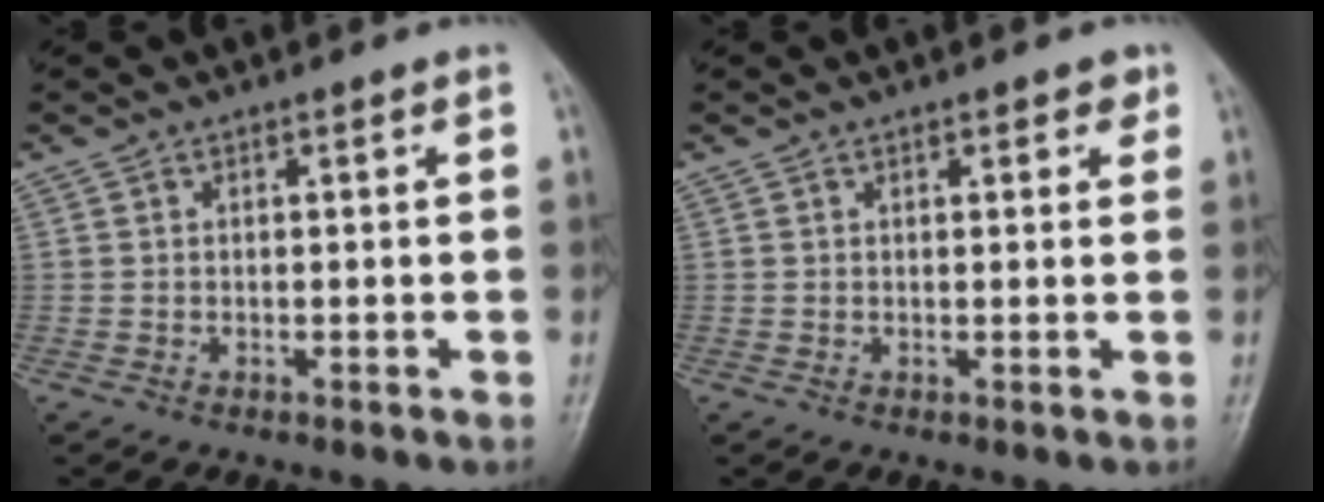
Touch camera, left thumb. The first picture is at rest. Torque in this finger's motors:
{"motor_torque": [-0.04, 0.02, -0.12, -0.08, 0.05]}